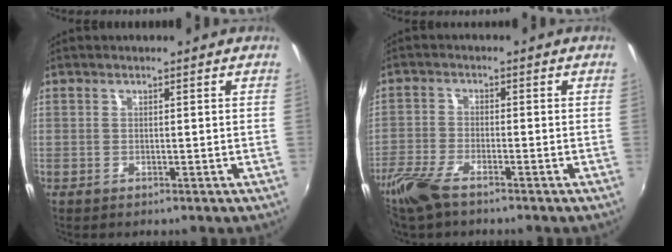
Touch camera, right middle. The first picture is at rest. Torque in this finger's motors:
{"motor_torque": [0.50, -0.48, 0.10, 0.08]}